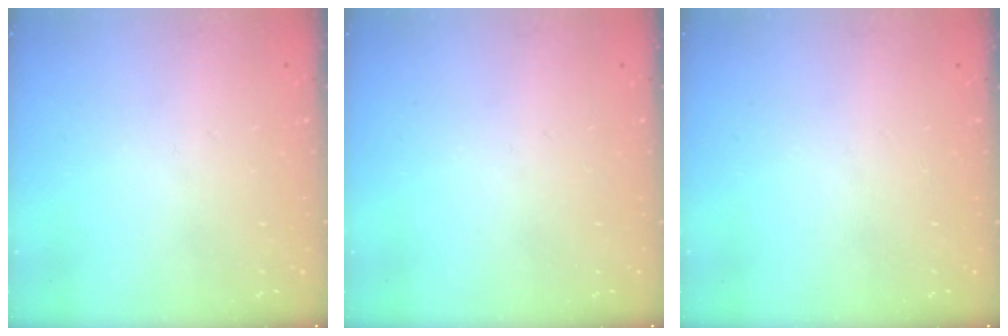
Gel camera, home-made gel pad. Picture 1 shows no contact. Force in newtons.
{"total": 0.0}
{"total": 0.0}